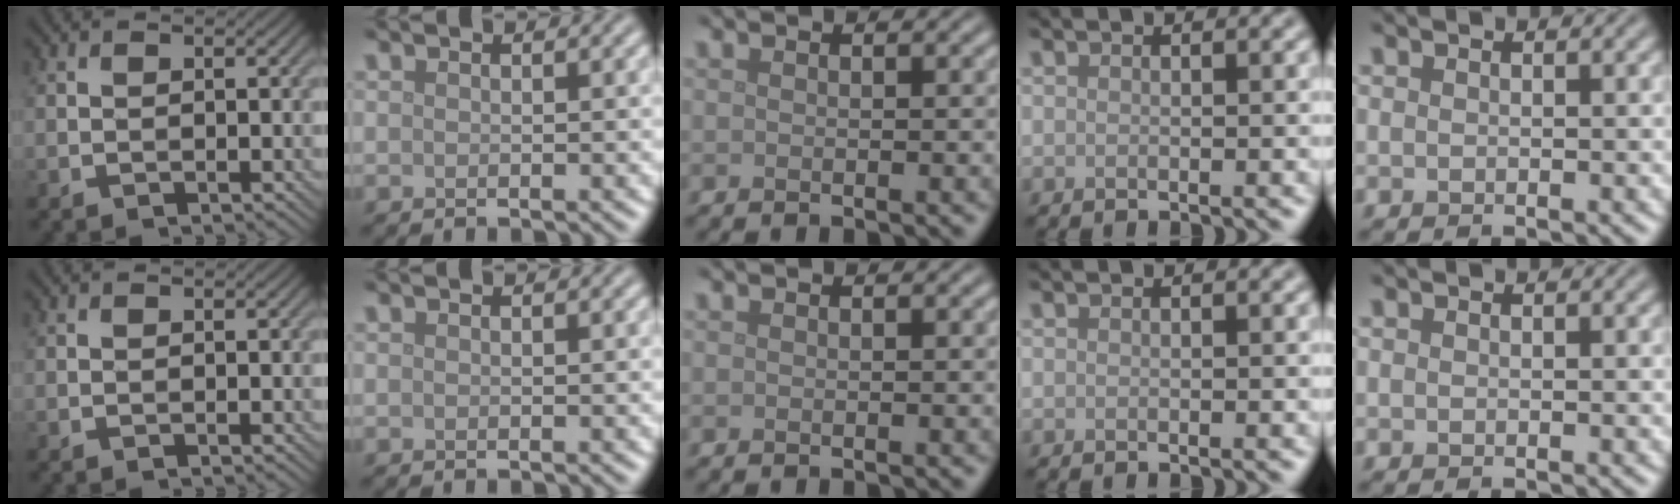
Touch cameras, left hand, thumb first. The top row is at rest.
{}